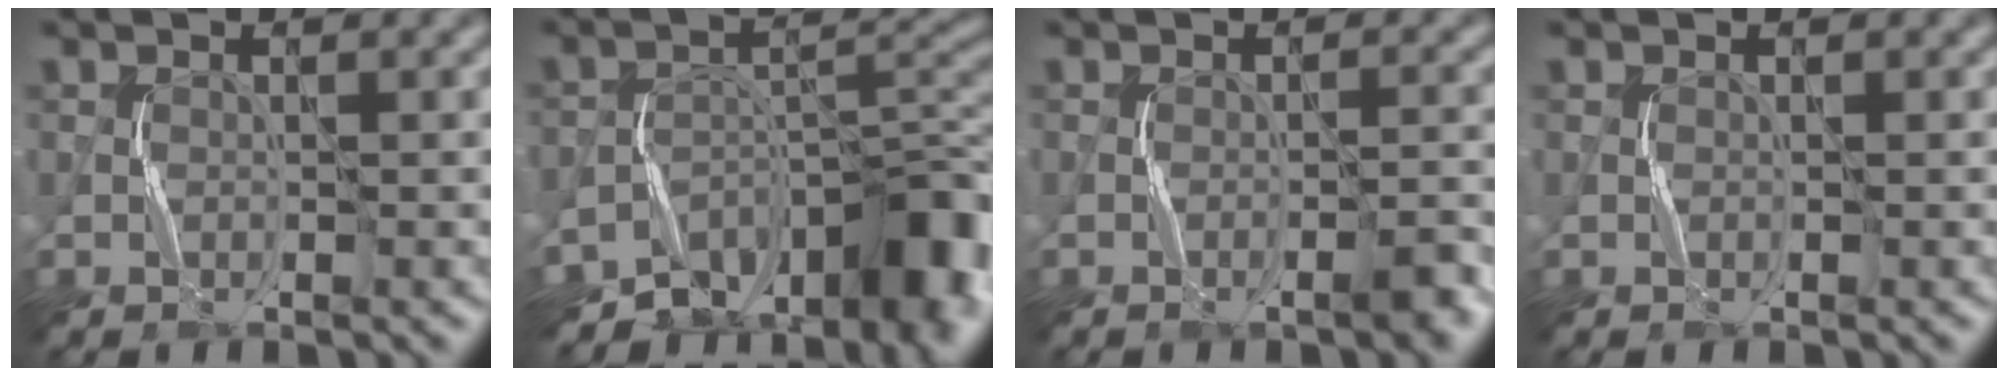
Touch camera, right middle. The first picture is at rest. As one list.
[{"total": 10.8, "force": [-7.9, 5.3, 5.1], "torque": [-0.042, 0.004, -0.131]}, {"total": 2.0, "force": [-1.0, 0.2, 1.7], "torque": [-0.025, 0.008, -0.018]}, {"total": 0.0}]